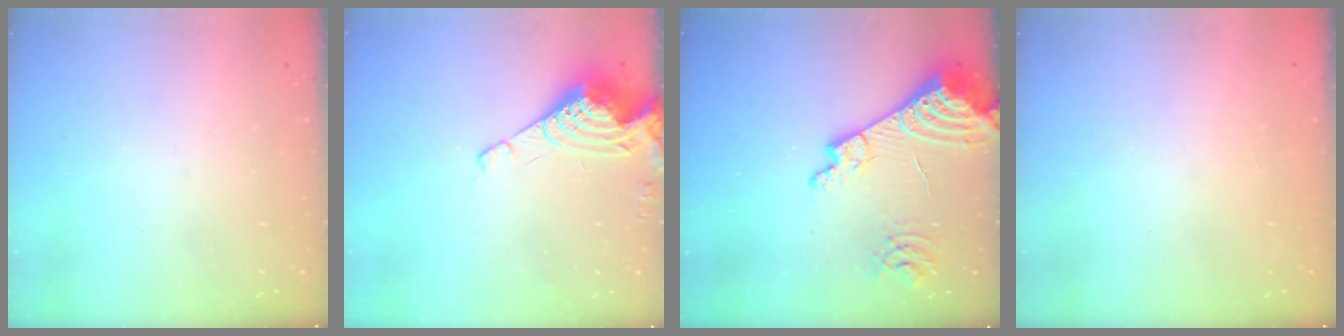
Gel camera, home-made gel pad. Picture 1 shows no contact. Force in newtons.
{"total": 9.8, "press": 9.7, "slide": 1.2}
{"total": 14.2, "press": 14.1, "slide": 1.9}
{"total": 1.2, "press": 1.1, "slide": 0.5}